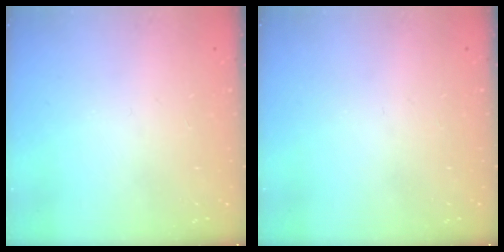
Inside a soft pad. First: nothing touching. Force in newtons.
{"total": 0.0}